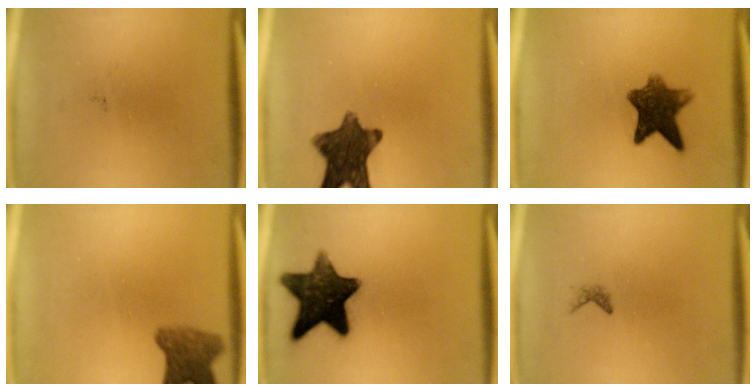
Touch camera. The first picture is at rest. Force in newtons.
{"total": 11.2}
{"total": 8.7}
{"total": 5.6}
{"total": 14.1}
{"total": 0.6}